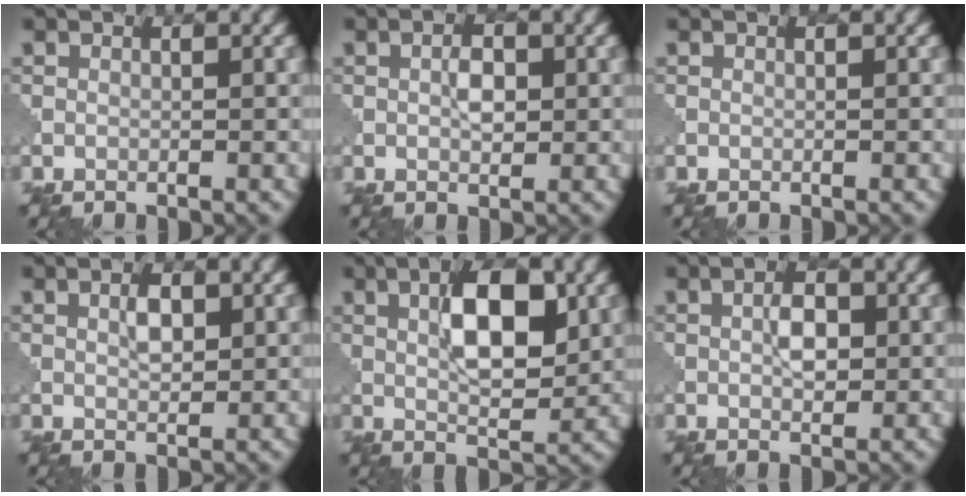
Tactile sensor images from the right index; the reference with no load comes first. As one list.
[{"total": 1.9, "force": [0.4, 1.0, 1.5], "torque": [-0.026, 0.001, 0.008]}, {"total": 0.0}, {"total": 1.7, "force": [0.8, 0.8, 1.3], "torque": [-0.024, 0.001, 0.016]}, {"total": 6.7, "force": [1.9, 2.6, 5.9], "torque": [-0.086, 0.004, 0.033]}, {"total": 2.3, "force": [0.5, 1.2, 1.9], "torque": [-0.033, 0.000, 0.009]}]